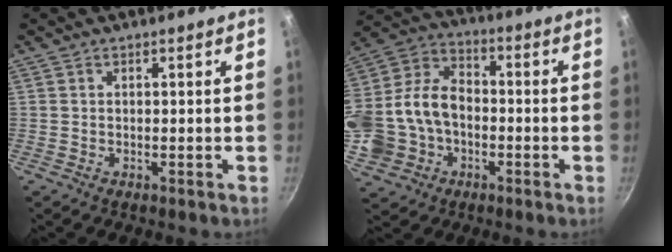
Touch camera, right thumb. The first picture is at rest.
{"total": 20.8, "force": [-3.7, 16.0, 12.7], "torque": [-0.272, 0.057, -0.063]}